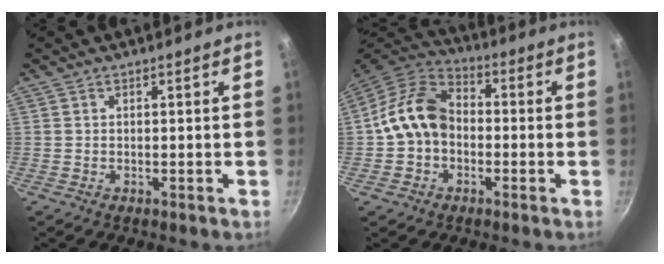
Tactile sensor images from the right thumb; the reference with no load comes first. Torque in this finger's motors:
{"motor_torque": [-0.55, 0.59, 0.14, -0.11, 0.17]}